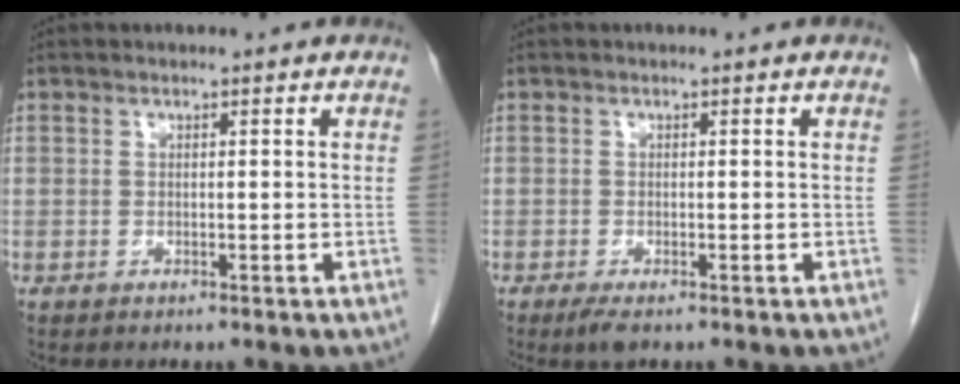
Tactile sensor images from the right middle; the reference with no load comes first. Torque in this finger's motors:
{"motor_torque": [0.57, -0.20, 0.08, 0.04]}